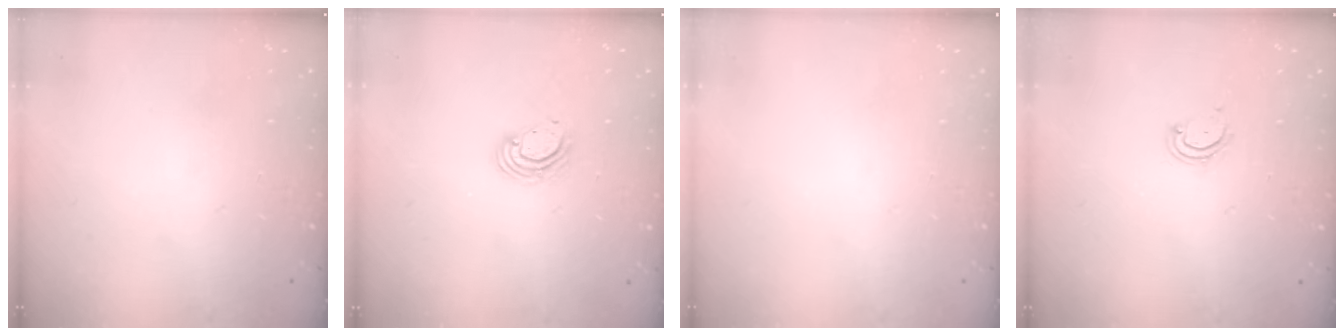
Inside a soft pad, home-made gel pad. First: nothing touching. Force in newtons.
{"total": 3.6, "press": 3.6, "slide": 0.3}
{"total": 0.0}
{"total": 4.0, "press": 3.9, "slide": 0.4}